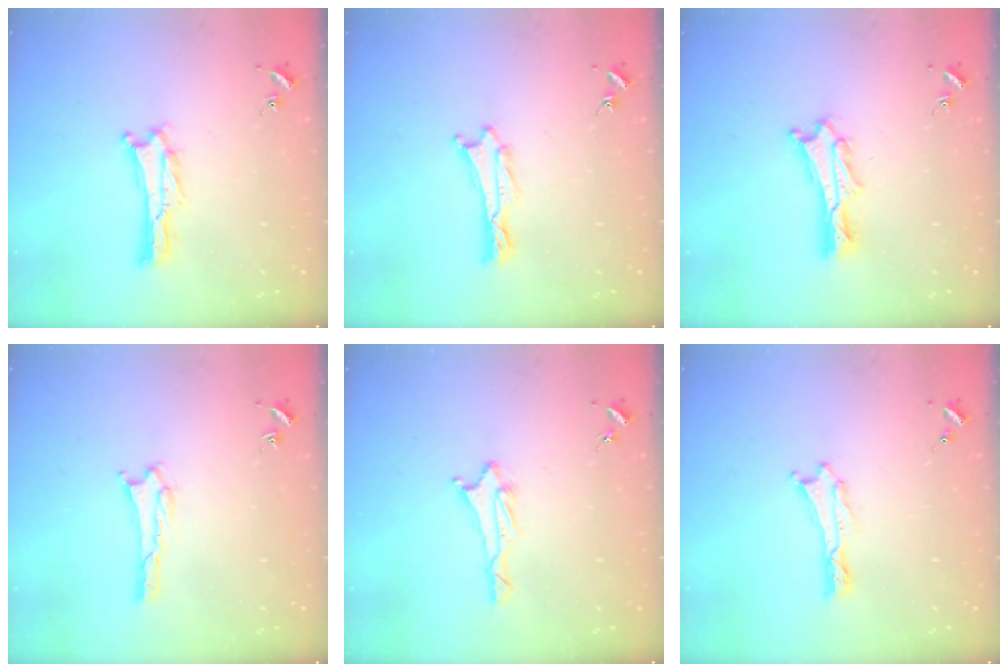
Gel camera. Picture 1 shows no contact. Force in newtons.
{"total": 0.5, "press": 0.5, "slide": 0.1}
{"total": 2.7, "press": 2.7, "slide": 0.4}
{"total": 1.4, "press": 1.4, "slide": 0.0}
{"total": 1.9, "press": 1.9, "slide": 0.5}
{"total": 0.0}